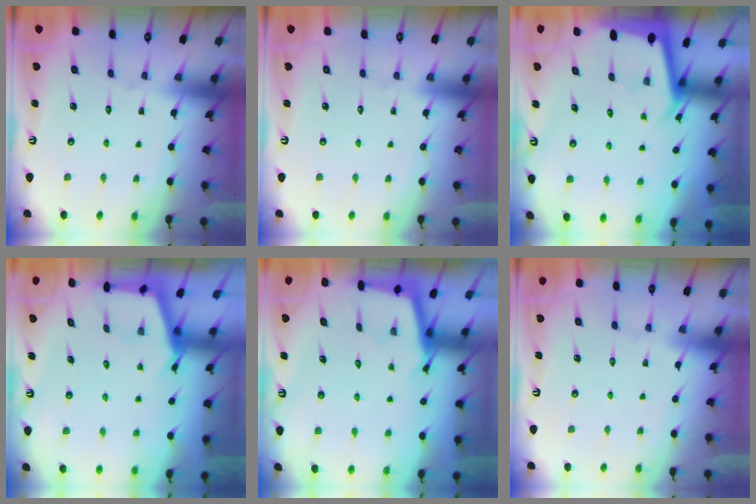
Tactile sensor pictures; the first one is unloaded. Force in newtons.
{"total": 0.0}
{"total": 2.1, "press": 2.1, "slide": 0.2}
{"total": 3.1, "press": 3.0, "slide": 0.4}
{"total": 2.3, "press": 2.3, "slide": 0.2}
{"total": 0.6, "press": 0.5, "slide": 0.2}